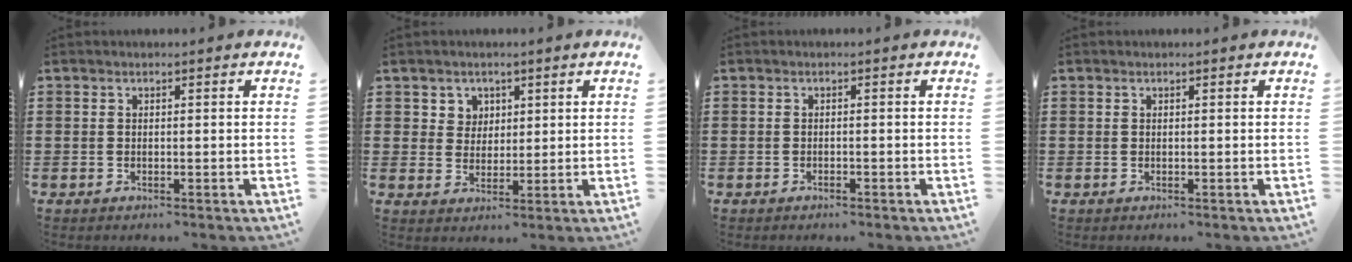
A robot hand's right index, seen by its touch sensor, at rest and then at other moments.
{"total": 3.3, "force": [1.7, 2.9, 0.2], "torque": [-0.012, 0.008, 0.028]}
{"total": 0.6, "force": [-0.6, 0.0, 0.2], "torque": [-0.006, -0.004, -0.012]}
{"total": 0.0}